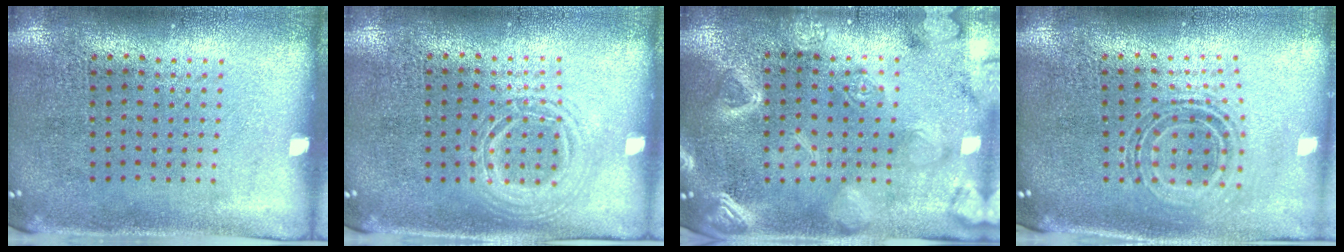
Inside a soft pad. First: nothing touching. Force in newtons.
{"total": 1.2, "press": 1.2, "slide": 0.1}
{"total": 3.1, "press": 3.1, "slide": 0.6}
{"total": 0.7, "press": 0.7, "slide": 0.3}